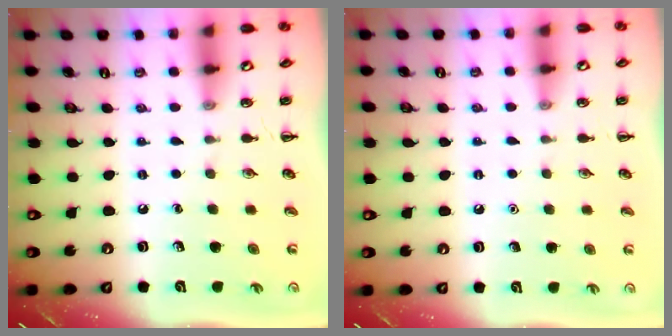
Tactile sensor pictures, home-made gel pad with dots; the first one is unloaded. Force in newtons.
{"total": 1.5, "press": 1.5, "slide": 0.1}